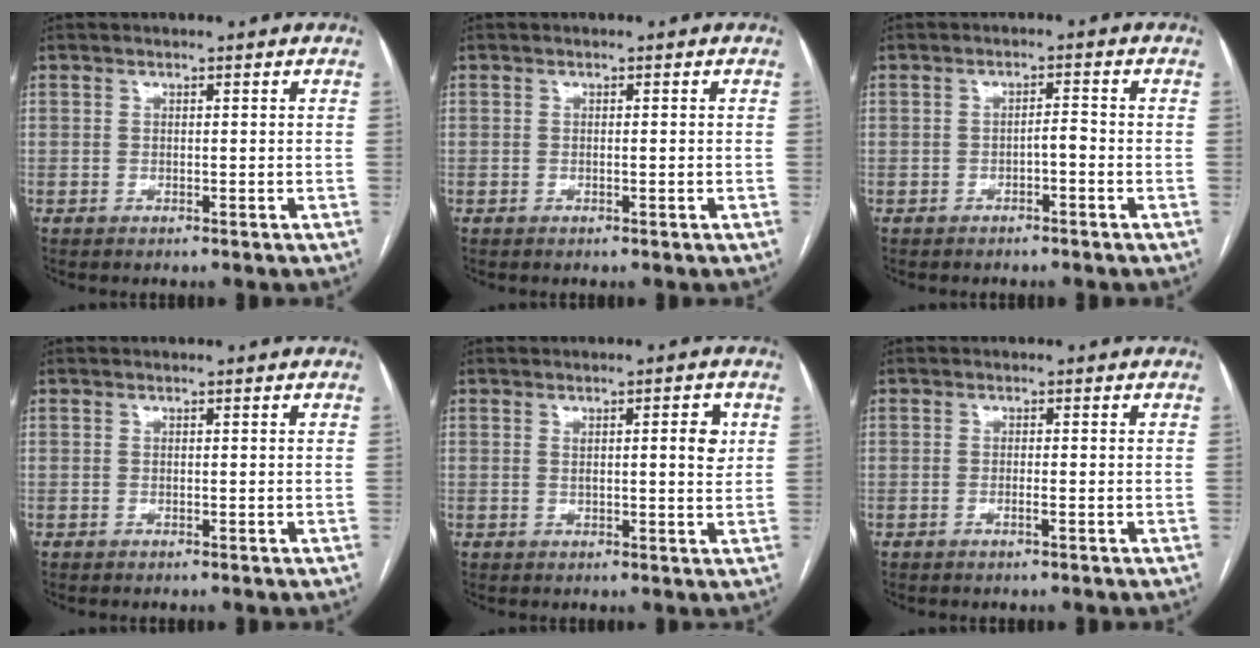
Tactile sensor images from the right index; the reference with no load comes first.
{"total": 0.6, "force": [-0.2, -0.1, 0.6], "torque": [-0.008, 0.000, -0.001]}
{"total": 1.9, "force": [-0.9, 0.4, 1.6], "torque": [-0.021, 0.004, -0.016]}
{"total": 0.0}
{"total": 4.2, "force": [1.2, 0.9, 3.9], "torque": [-0.057, -0.001, 0.015]}
{"total": 1.2, "force": [-0.5, -0.1, 1.0], "torque": [-0.021, -0.001, -0.009]}